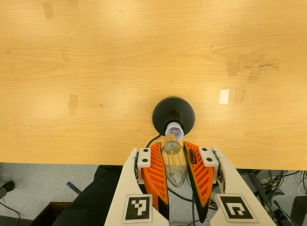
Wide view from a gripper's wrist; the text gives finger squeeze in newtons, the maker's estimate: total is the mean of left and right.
{"total": 19.7, "left": 21.6, "right": 17.9}